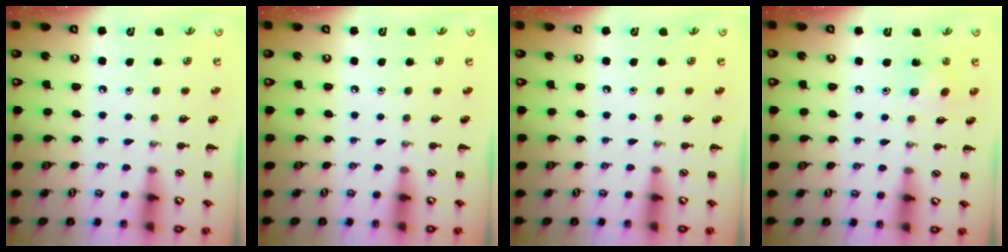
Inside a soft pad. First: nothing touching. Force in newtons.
{"total": 0.0}
{"total": 0.0}
{"total": 4.2, "press": 4.0, "slide": 1.2}